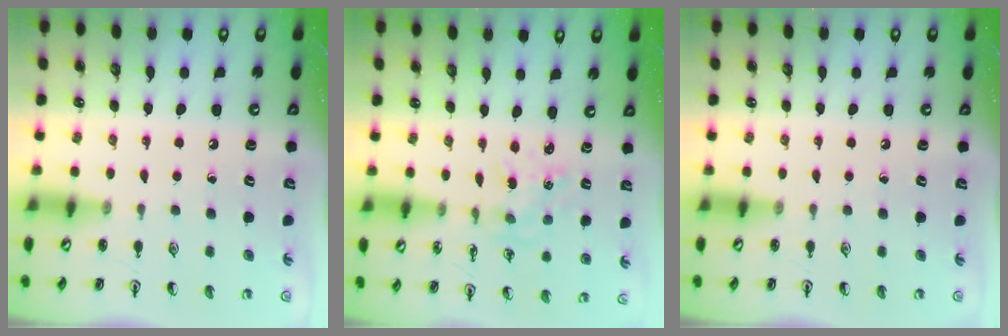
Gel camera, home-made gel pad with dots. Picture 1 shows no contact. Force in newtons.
{"total": 1.5, "press": 1.4, "slide": 0.4}
{"total": 0.0}